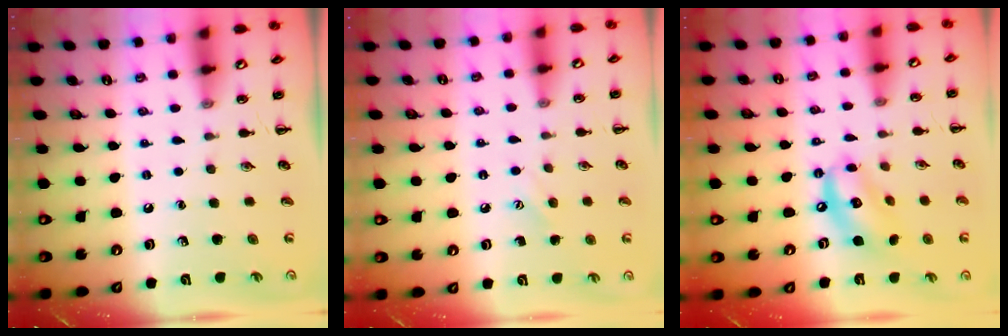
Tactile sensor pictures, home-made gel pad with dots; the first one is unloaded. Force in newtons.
{"total": 4.9, "press": 4.7, "slide": 1.2}
{"total": 11.4, "press": 11.2, "slide": 1.8}